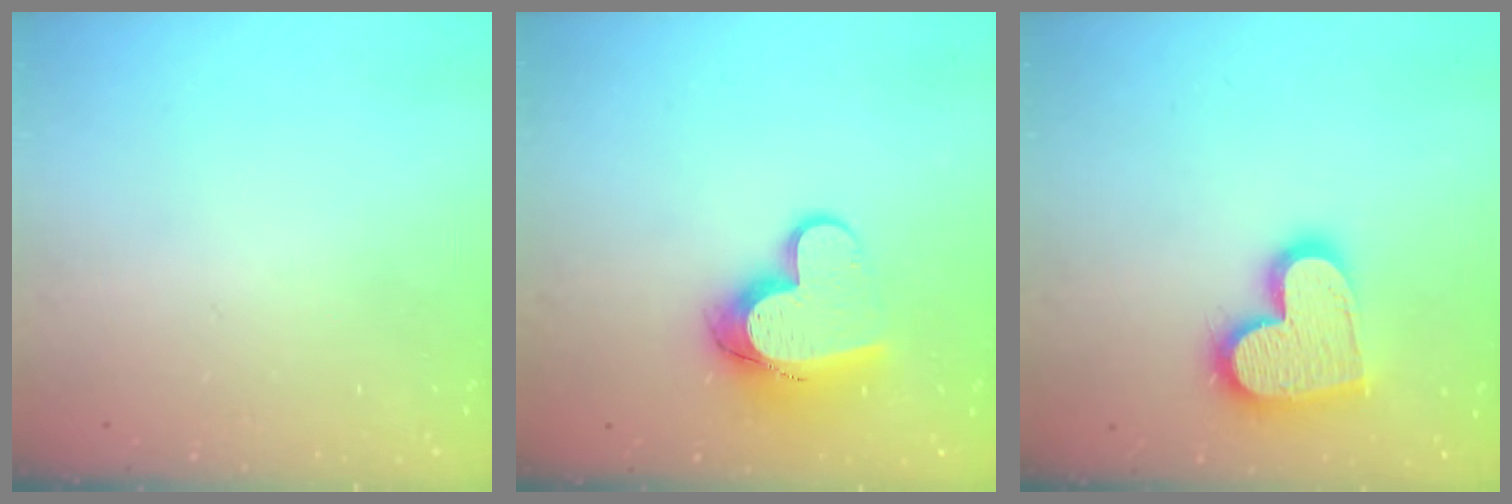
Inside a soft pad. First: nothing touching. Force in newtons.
{"total": 12.7, "press": 12.7, "slide": 1.4}
{"total": 17.2, "press": 17.1, "slide": 1.2}